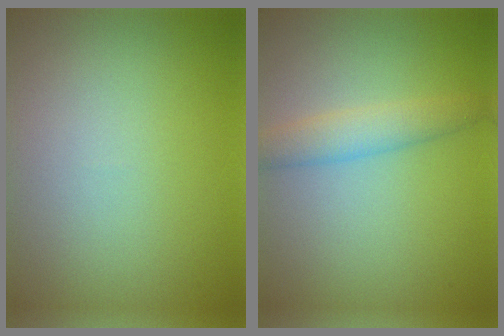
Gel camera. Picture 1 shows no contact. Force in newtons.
{"total": 2.7, "press": 2.7, "slide": 0.1}